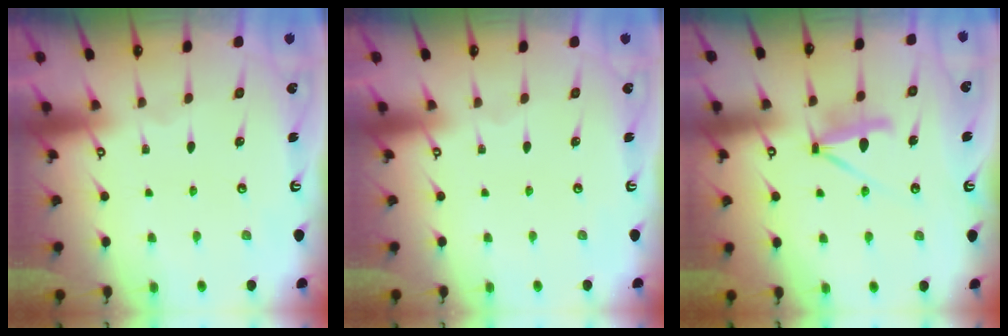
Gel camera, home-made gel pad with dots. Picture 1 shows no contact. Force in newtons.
{"total": 0.0}
{"total": 9.0, "press": 9.0, "slide": 0.8}